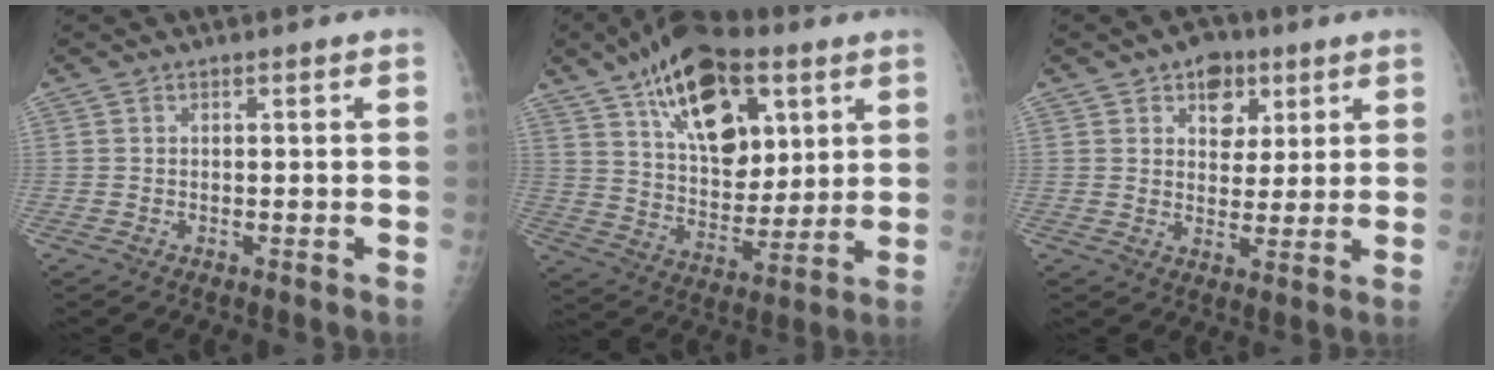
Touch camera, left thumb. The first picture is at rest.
{"total": 20.1, "force": [9.5, 11.2, 13.7], "torque": [-0.178, -0.037, 0.159]}
{"total": 7.5, "force": [3.7, 5.5, 3.6], "torque": [-0.014, -0.011, 0.051]}